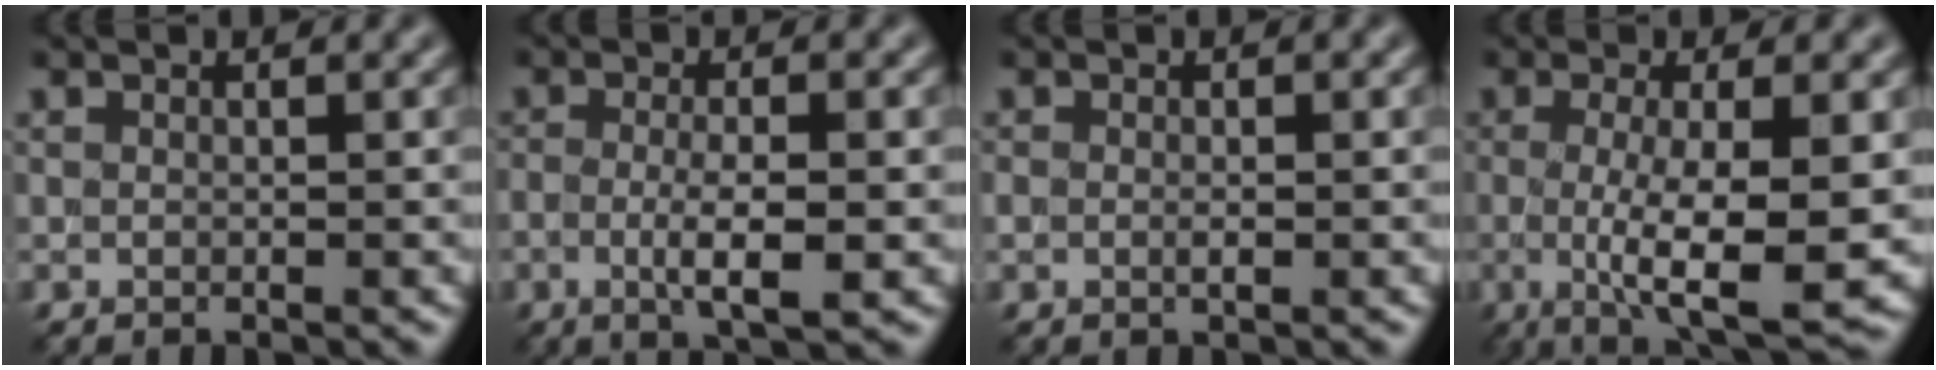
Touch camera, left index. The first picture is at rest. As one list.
[{"total": 3.8, "force": [-0.8, 0.9, 3.6], "torque": [-0.070, -0.007, -0.015]}, {"total": 0.7, "force": [-0.1, 0.2, 0.7], "torque": [-0.019, 0.000, -0.002]}, {"total": 8.4, "force": [-1.0, 2.1, 8.0], "torque": [-0.128, -0.017, -0.012]}]